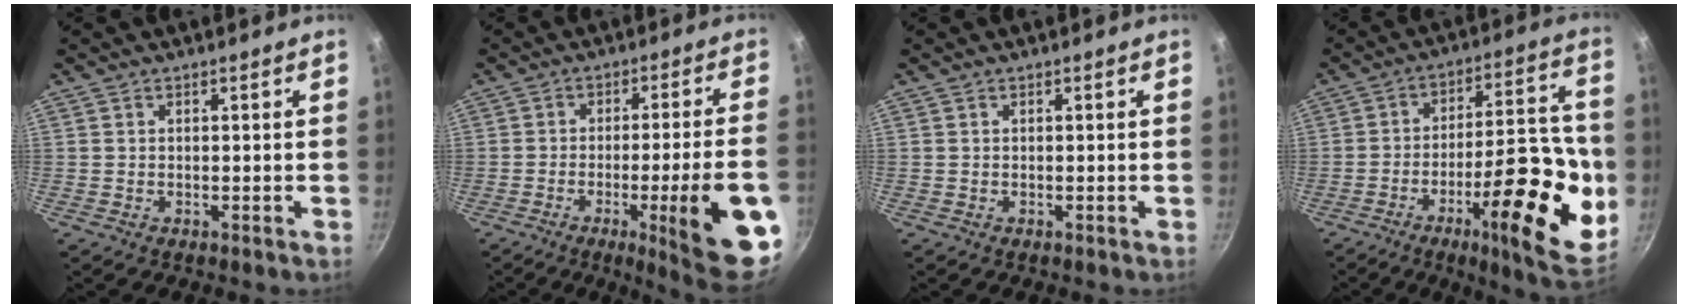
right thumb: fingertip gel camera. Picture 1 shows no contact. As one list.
[{"total": 18.9, "force": [-6.7, 2.7, 17.4], "torque": [-0.223, 0.023, -0.088]}, {"total": 0.0}, {"total": 24.7, "force": [-7.0, 7.9, 22.3], "torque": [-0.277, 0.024, -0.103]}]